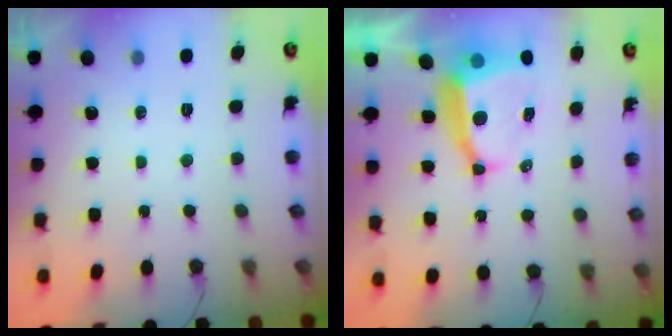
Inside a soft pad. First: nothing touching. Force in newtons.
{"total": 8.1, "press": 8.1, "slide": 1.0}